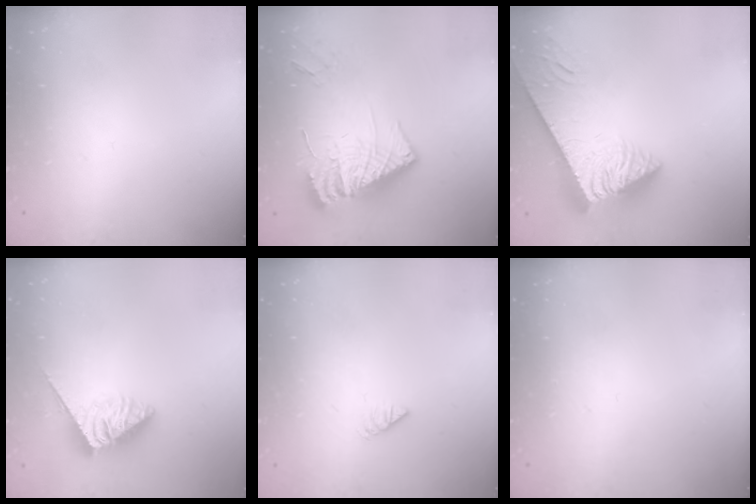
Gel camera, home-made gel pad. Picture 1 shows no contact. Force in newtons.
{"total": 17.3, "press": 17.2, "slide": 1.9}
{"total": 8.9, "press": 8.9, "slide": 1.1}
{"total": 4.5, "press": 4.5, "slide": 0.2}
{"total": 0.0}
{"total": 0.0}